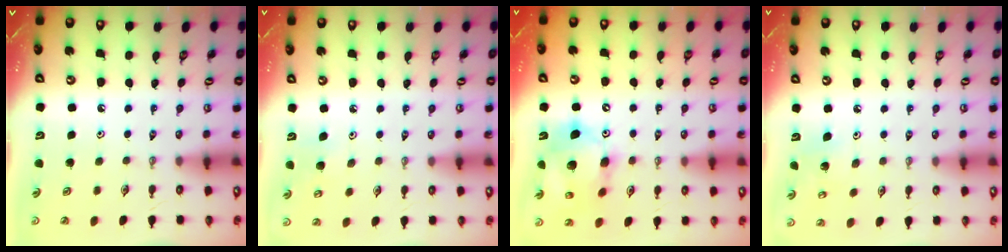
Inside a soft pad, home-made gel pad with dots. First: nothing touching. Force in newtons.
{"total": 6.7, "press": 6.4, "slide": 1.9}
{"total": 15.1, "press": 14.9, "slide": 2.6}
{"total": 6.3, "press": 6.3, "slide": 0.4}